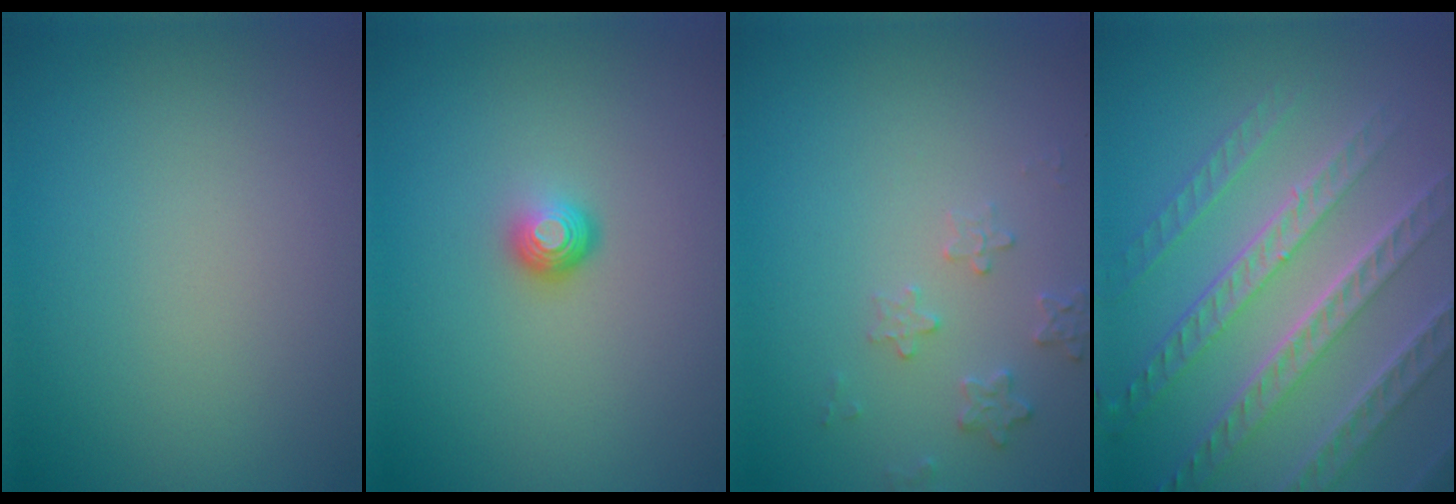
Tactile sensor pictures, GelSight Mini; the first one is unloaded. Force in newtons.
{"total": 1.6, "press": 1.0, "slide": 1.3}
{"total": 1.9, "press": 1.8, "slide": 0.2}
{"total": 7.6, "press": 5.5, "slide": 5.2}